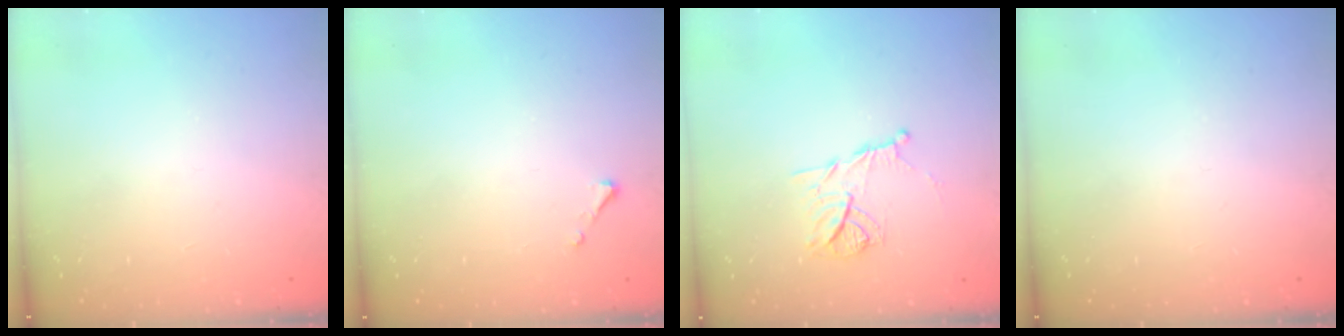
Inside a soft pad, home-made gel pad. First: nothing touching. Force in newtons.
{"total": 2.5, "press": 2.5, "slide": 0.3}
{"total": 10.0, "press": 10.0, "slide": 1.0}
{"total": 0.0}